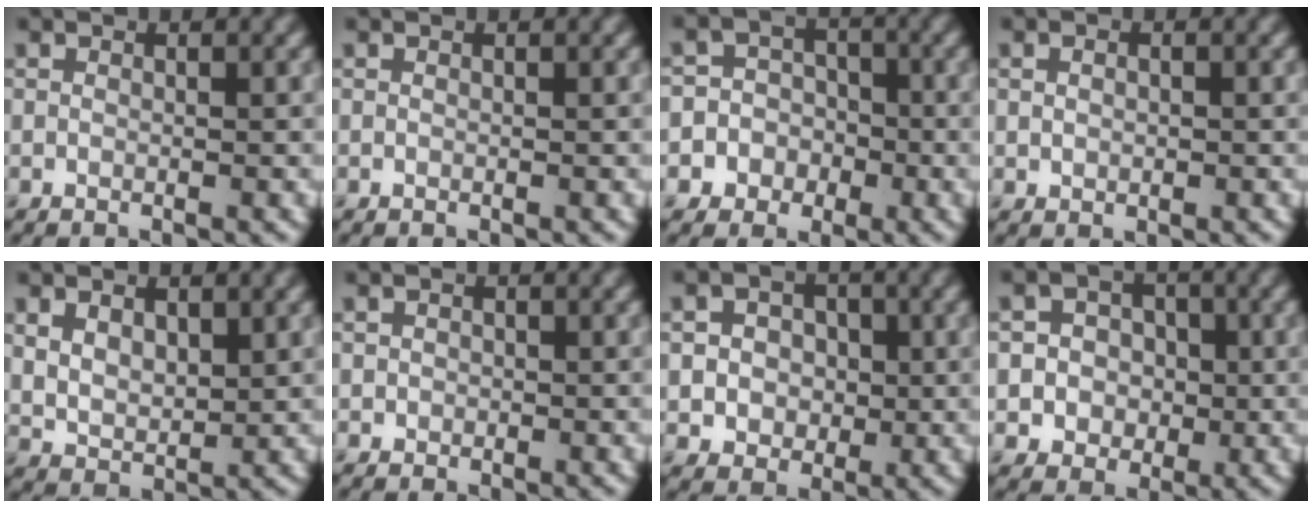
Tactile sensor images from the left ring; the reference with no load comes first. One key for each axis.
{"total": 0.0}
{"total": 5.7, "fx": -2.0, "fy": 5.3, "fz": 0.4, "tx": 0.020, "ty": 0.011, "tz": -0.057}
{"total": 0.9, "fx": 0.0, "fy": 0.7, "fz": 0.5, "tx": -0.010, "ty": -0.001, "tz": 0.001}
{"total": 3.4, "fx": 1.2, "fy": 2.2, "fz": 2.4, "tx": -0.052, "ty": -0.007, "tz": 0.029}
{"total": 0.8, "fx": 0.0, "fy": 0.8, "fz": 0.2, "tx": 0.001, "ty": -0.003, "tz": -0.002}
{"total": 4.8, "fx": 0.5, "fy": 4.1, "fz": 2.5, "tx": -0.038, "ty": 0.012, "tz": -0.009}
{"total": 4.3, "fx": 0.1, "fy": 4.0, "fz": 1.6, "tx": -0.015, "ty": 0.011, "tz": -0.012}